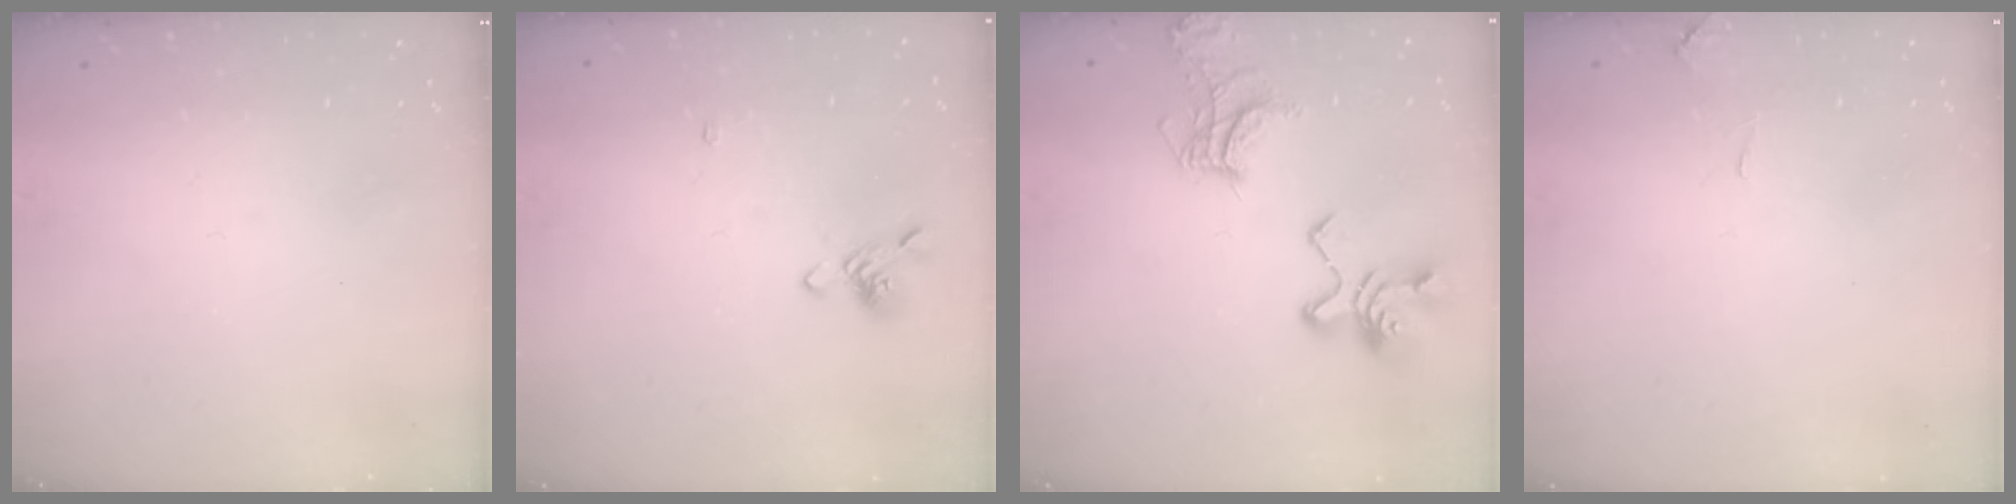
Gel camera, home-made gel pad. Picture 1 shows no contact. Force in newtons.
{"total": 2.0, "press": 1.8, "slide": 0.8}
{"total": 13.8, "press": 13.6, "slide": 2.0}
{"total": 2.9, "press": 2.9, "slide": 0.3}